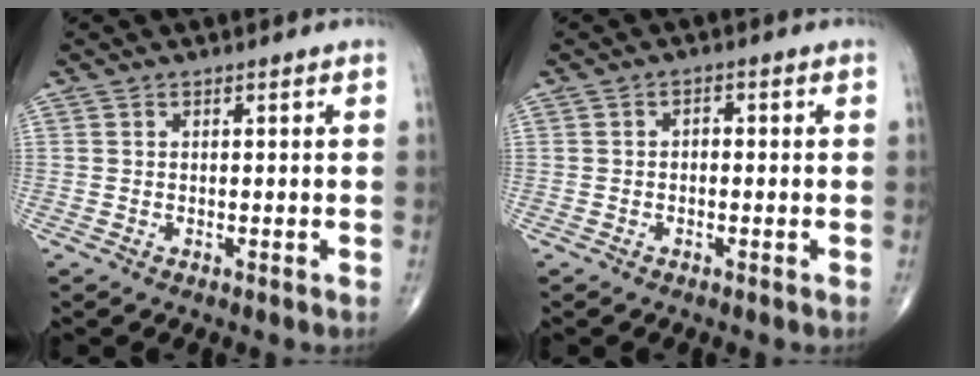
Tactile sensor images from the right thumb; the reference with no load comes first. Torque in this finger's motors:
{"motor_torque": [0.31, -0.50, -0.20, 0.04, 0.02]}